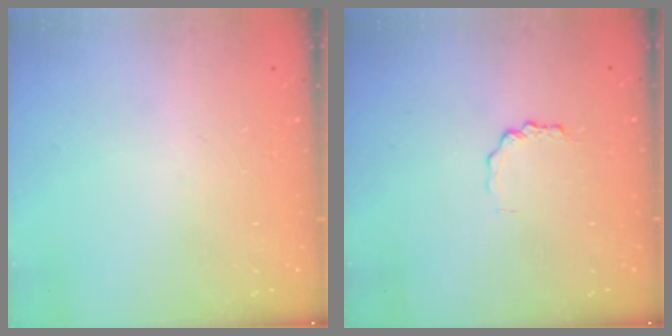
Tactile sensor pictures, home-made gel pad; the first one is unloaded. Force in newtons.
{"total": 2.0, "press": 2.0, "slide": 0.1}